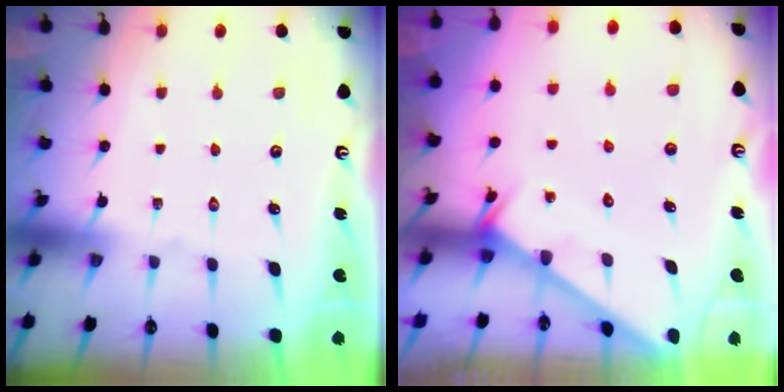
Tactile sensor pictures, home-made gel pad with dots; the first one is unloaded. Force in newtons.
{"total": 2.4, "press": 2.4, "slide": 0.1}